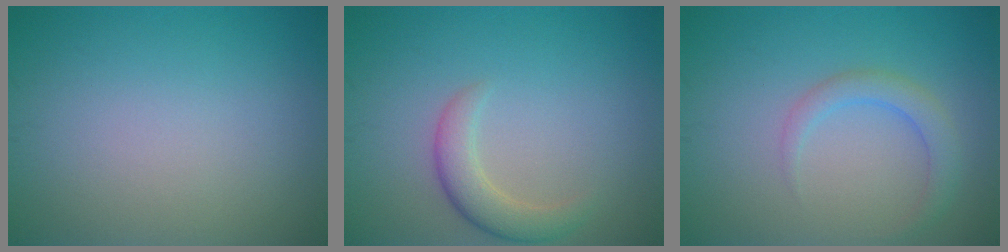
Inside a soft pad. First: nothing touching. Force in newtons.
{"total": 2.9, "press": 2.9, "slide": 0.2}
{"total": 2.2, "press": 2.2, "slide": 0.1}